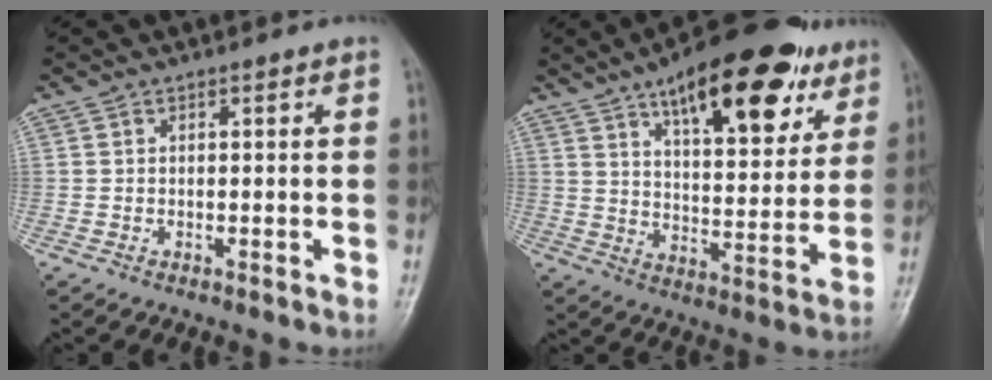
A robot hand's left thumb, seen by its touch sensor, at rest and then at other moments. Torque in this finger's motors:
{"motor_torque": [1.34, 1.34, 1.53, -1.23, 0.13]}